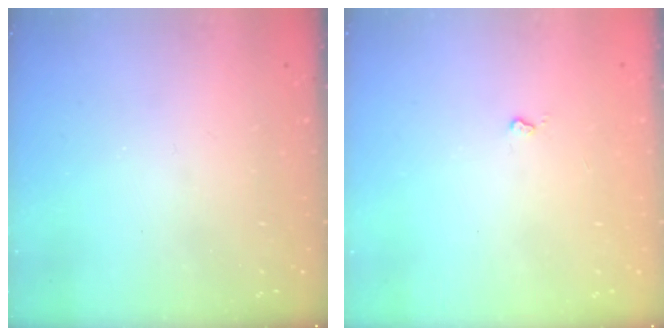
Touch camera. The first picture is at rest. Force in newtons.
{"total": 2.7, "press": 2.6, "slide": 0.4}